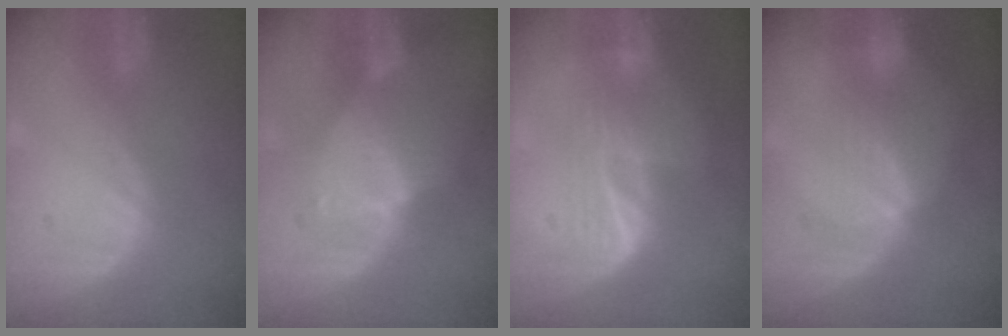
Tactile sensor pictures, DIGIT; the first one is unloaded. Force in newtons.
{"total": 6.5, "press": 5.9, "slide": 2.8}
{"total": 5.9, "press": 5.4, "slide": 2.3}
{"total": 4.2, "press": 4.0, "slide": 1.1}